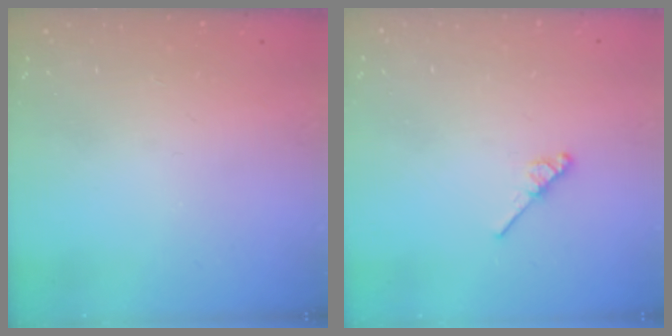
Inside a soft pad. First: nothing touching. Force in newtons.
{"total": 3.7, "press": 3.7, "slide": 0.4}